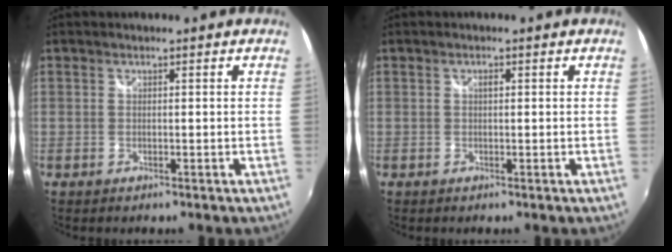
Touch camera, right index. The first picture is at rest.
{"total": 0.7, "force": [0.2, 0.3, 0.7], "torque": [-0.011, 0.004, 0.002]}